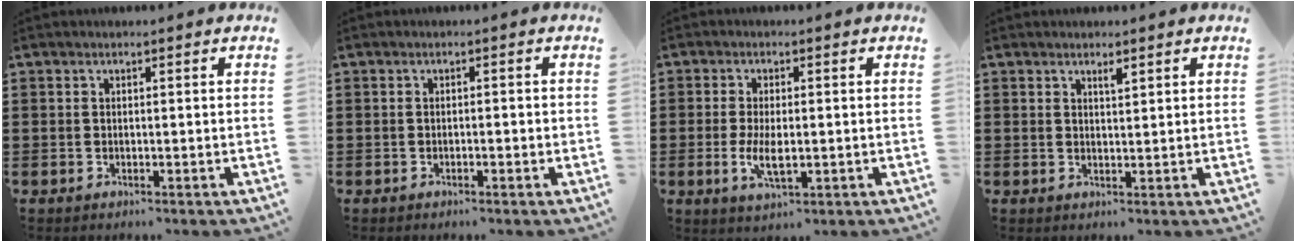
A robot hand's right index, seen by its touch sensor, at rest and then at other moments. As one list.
[{"total": 0.7, "force": [-0.5, 0.2, 0.5], "torque": [-0.011, -0.002, -0.008]}, {"total": 5.1, "force": [-0.7, 2.1, 4.6], "torque": [-0.094, -0.005, -0.014]}, {"total": 1.2, "force": [1.0, 0.2, 0.7], "torque": [-0.014, 0.001, 0.017]}]